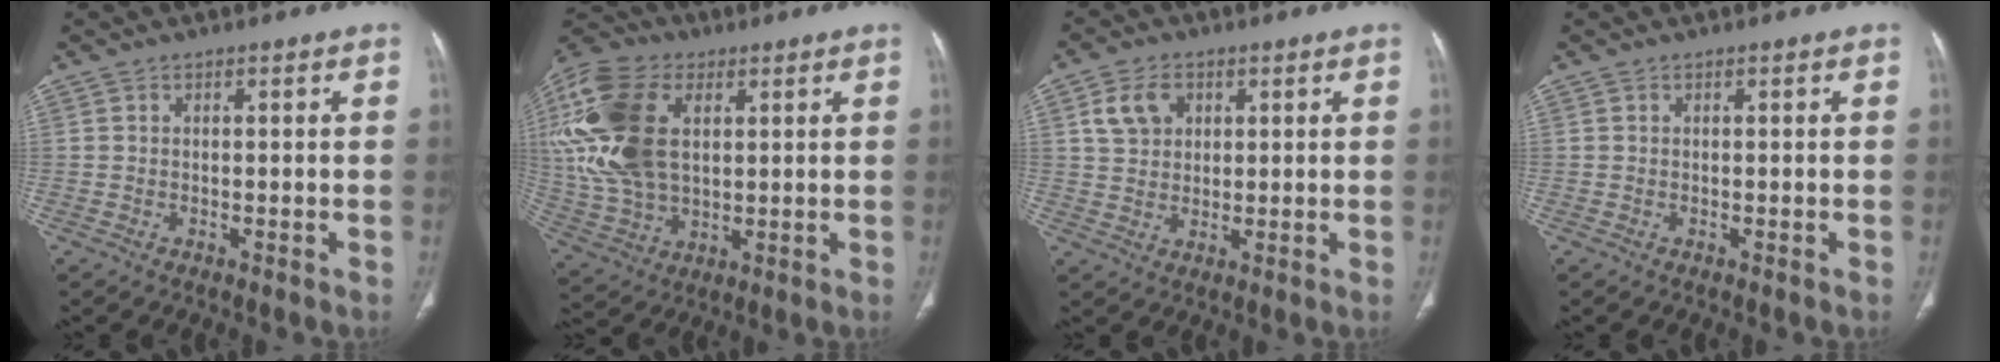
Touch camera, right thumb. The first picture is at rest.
{"total": 21.8, "force": [4.9, 13.6, 16.3], "torque": [-0.357, -0.004, 0.091]}
{"total": 6.3, "force": [2.4, 4.7, 3.3], "torque": [-0.045, -0.003, 0.046]}
{"total": 0.0}